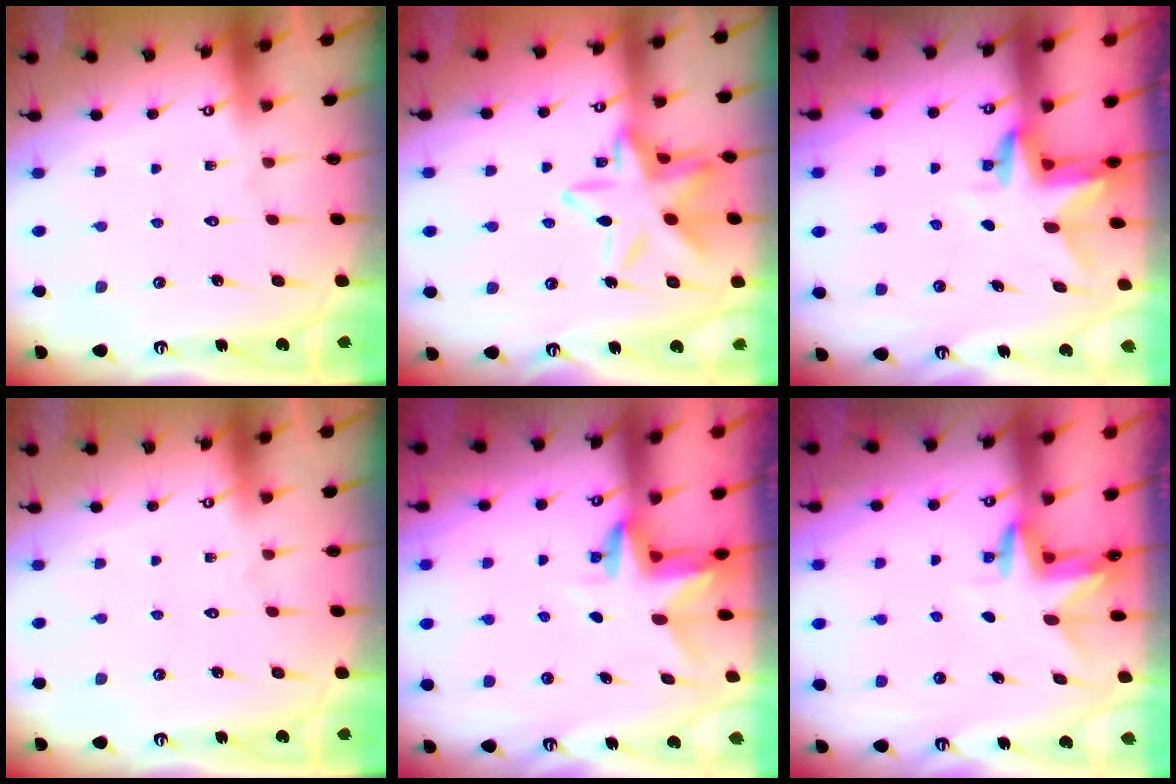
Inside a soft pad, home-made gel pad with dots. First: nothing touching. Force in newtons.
{"total": 16.3, "press": 16.3, "slide": 1.2}
{"total": 2.9, "press": 2.9, "slide": 0.2}
{"total": 0.0}
{"total": 3.0, "press": 3.0, "slide": 0.2}
{"total": 3.4, "press": 3.4, "slide": 0.3}